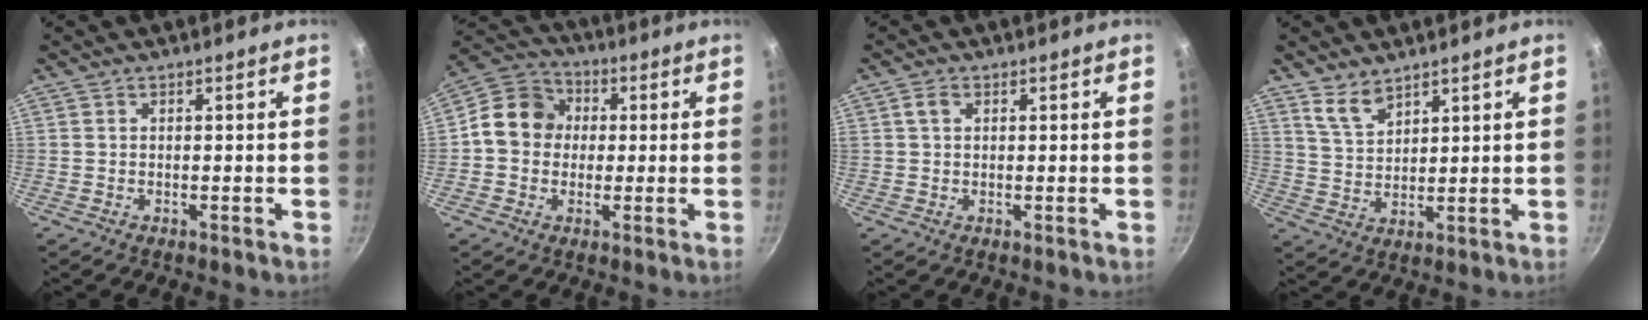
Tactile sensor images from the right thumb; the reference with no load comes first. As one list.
[{"total": 10.9, "force": [0.6, 9.6, 5.2], "torque": [-0.056, 0.023, -0.014]}, {"total": 1.9, "force": [0.6, 1.4, 1.1], "torque": [-0.017, 0.005, 0.012]}, {"total": 5.3, "force": [4.1, 2.2, 2.5], "torque": [-0.040, -0.027, 0.087]}]